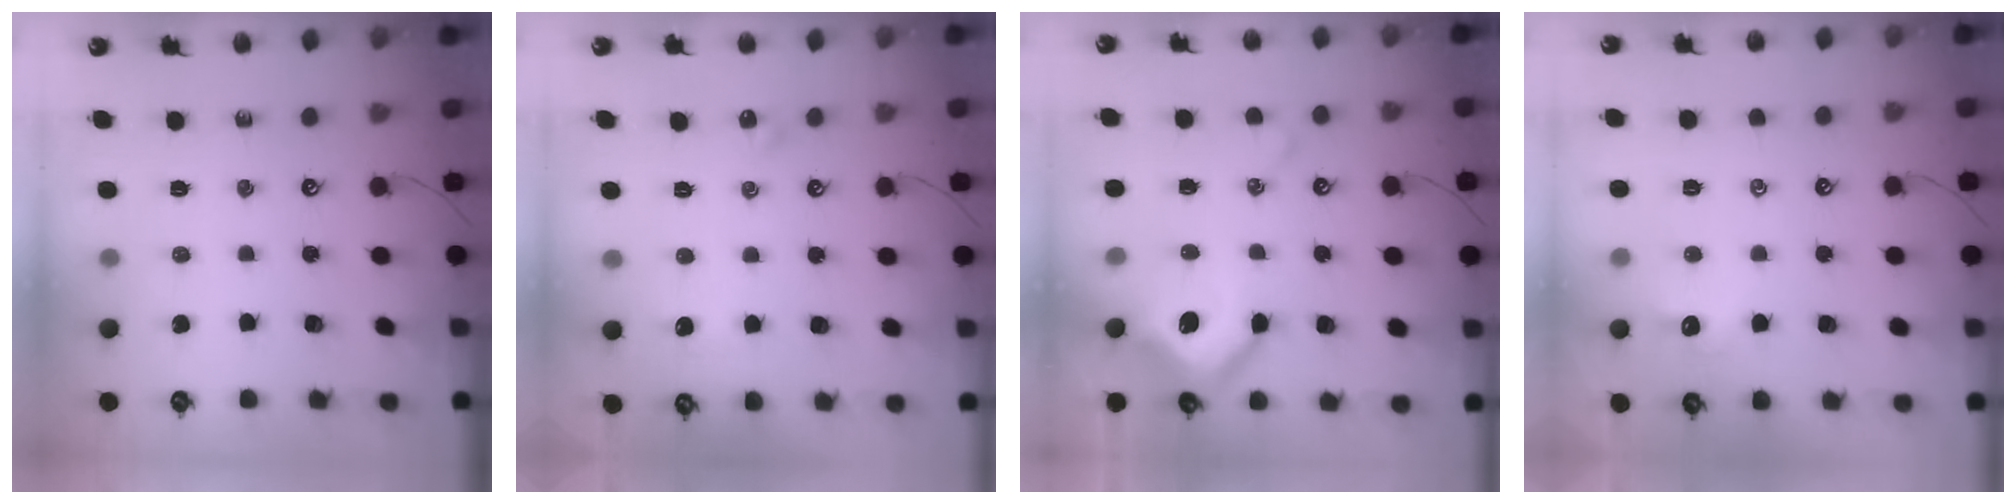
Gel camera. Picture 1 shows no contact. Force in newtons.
{"total": 1.4, "press": 1.3, "slide": 0.5}
{"total": 9.3, "press": 9.2, "slide": 1.5}
{"total": 0.5, "press": 0.1, "slide": 0.5}